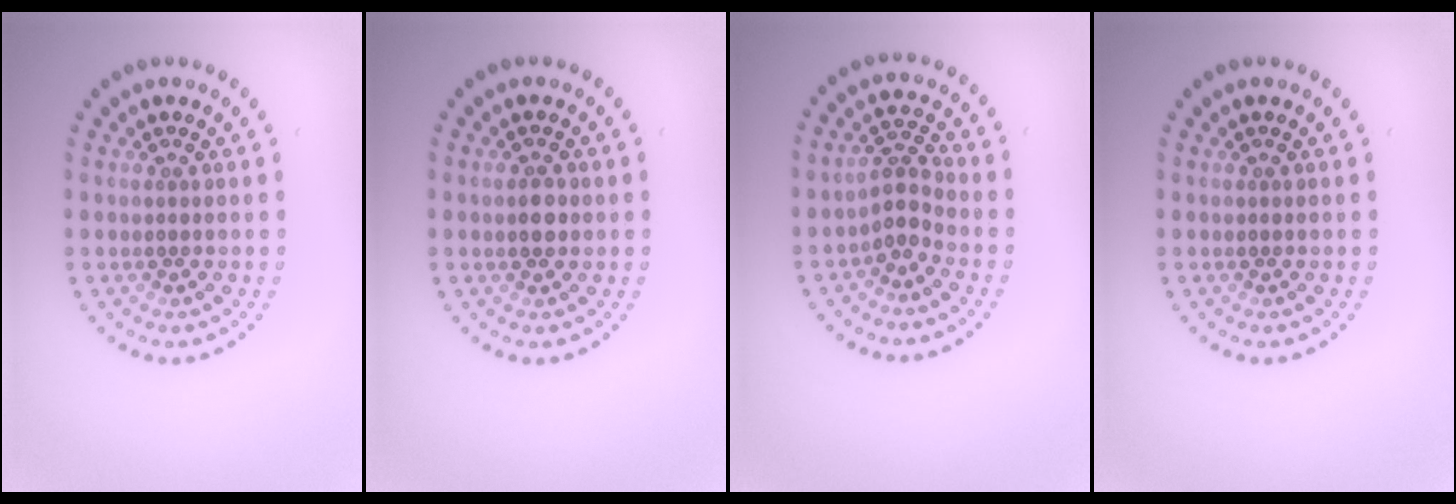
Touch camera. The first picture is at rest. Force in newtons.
{"total": 1.6, "press": 1.5, "slide": 0.3}
{"total": 2.3, "press": 1.6, "slide": 1.6}
{"total": 0.0}